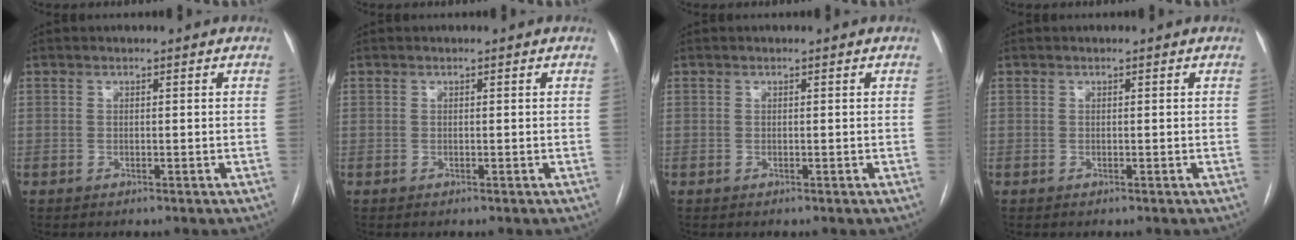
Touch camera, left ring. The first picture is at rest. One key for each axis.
{"total": 0.0}
{"total": 0.0}
{"total": 0.0}